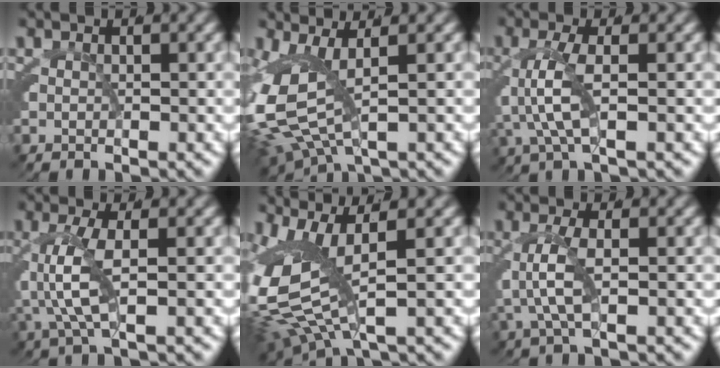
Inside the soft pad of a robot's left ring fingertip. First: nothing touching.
{"total": 8.4, "force": [-0.3, 5.7, 6.1], "torque": [-0.158, -0.021, -0.002]}
{"total": 3.8, "force": [-0.9, 1.2, 3.5], "torque": [-0.096, -0.008, -0.012]}
{"total": 4.2, "force": [-0.8, 1.3, 3.9], "torque": [-0.101, -0.008, -0.008]}
{"total": 8.2, "force": [0.2, 5.0, 6.5], "torque": [-0.157, -0.016, 0.009]}
{"total": 3.7, "force": [-0.8, 1.6, 3.2], "torque": [-0.096, -0.011, -0.010]}